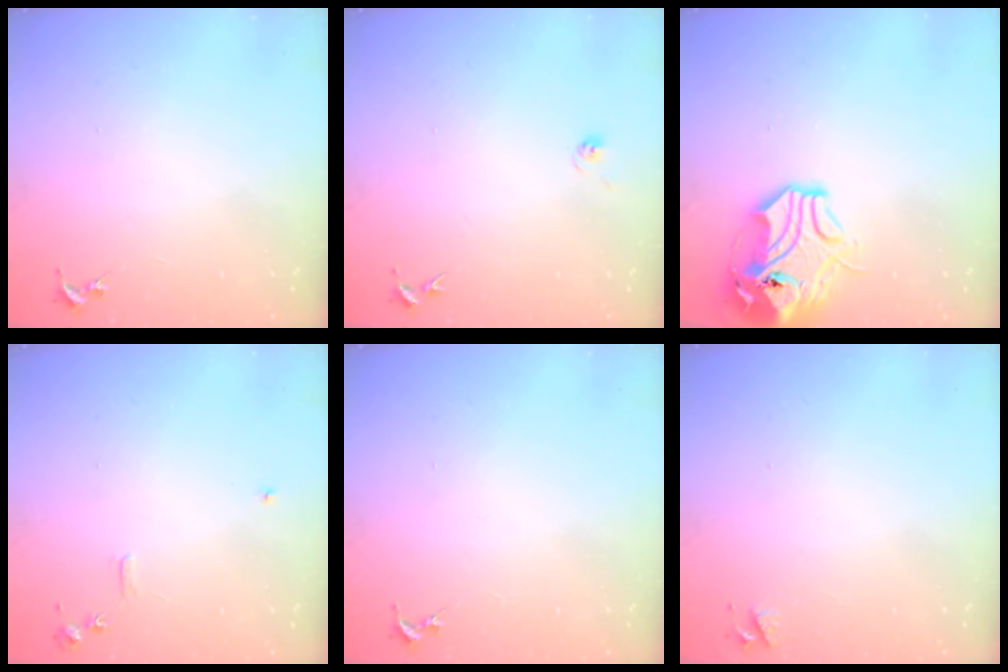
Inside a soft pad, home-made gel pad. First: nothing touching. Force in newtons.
{"total": 5.8, "press": 5.8, "slide": 0.5}
{"total": 13.8, "press": 13.6, "slide": 2.0}
{"total": 5.9, "press": 5.9, "slide": 0.7}
{"total": 0.0}
{"total": 3.6, "press": 3.5, "slide": 0.6}